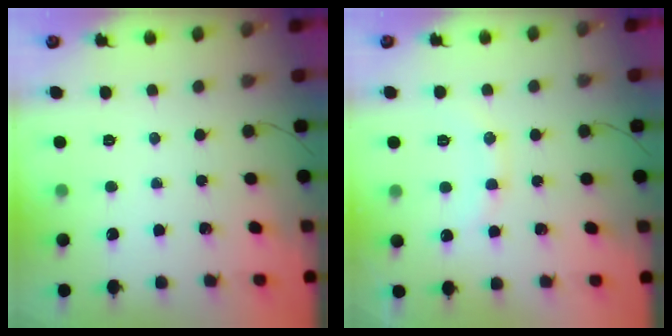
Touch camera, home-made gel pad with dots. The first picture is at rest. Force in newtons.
{"total": 9.7, "press": 9.7, "slide": 1.1}